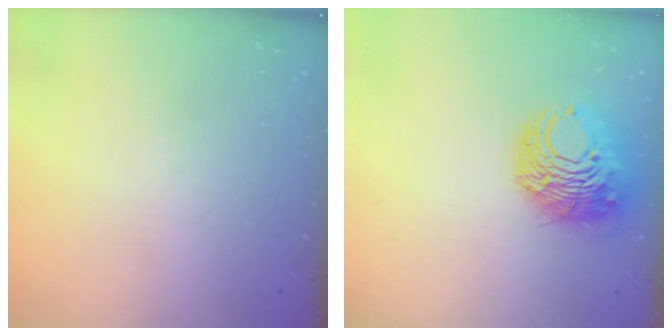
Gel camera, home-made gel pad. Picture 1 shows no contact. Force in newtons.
{"total": 12.3, "press": 12.2, "slide": 1.7}